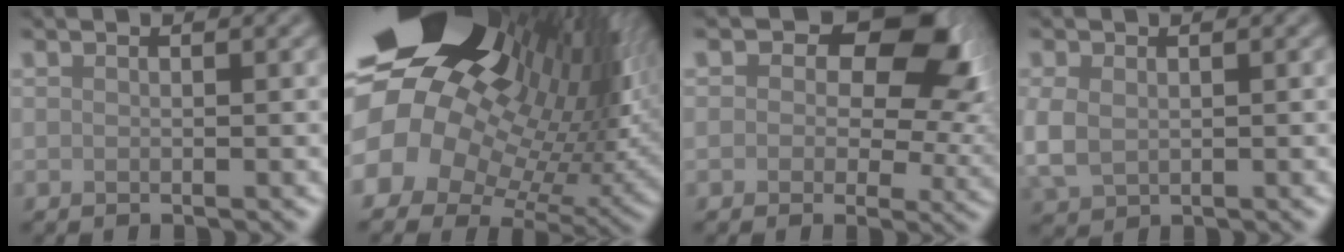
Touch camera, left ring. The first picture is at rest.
{"total": 21.9, "force": [5.6, 15.2, 14.8], "torque": [-0.270, 0.008, 0.076]}
{"total": 9.5, "force": [2.9, 5.9, 6.8], "torque": [-0.080, -0.002, 0.038]}
{"total": 3.2, "force": [0.0, 2.5, 2.1], "torque": [-0.061, -0.006, 0.003]}